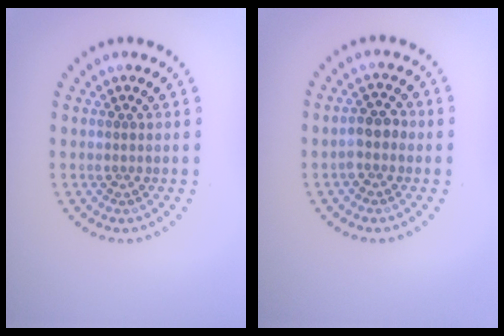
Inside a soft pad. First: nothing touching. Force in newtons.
{"total": 1.9, "press": 1.8, "slide": 0.6}